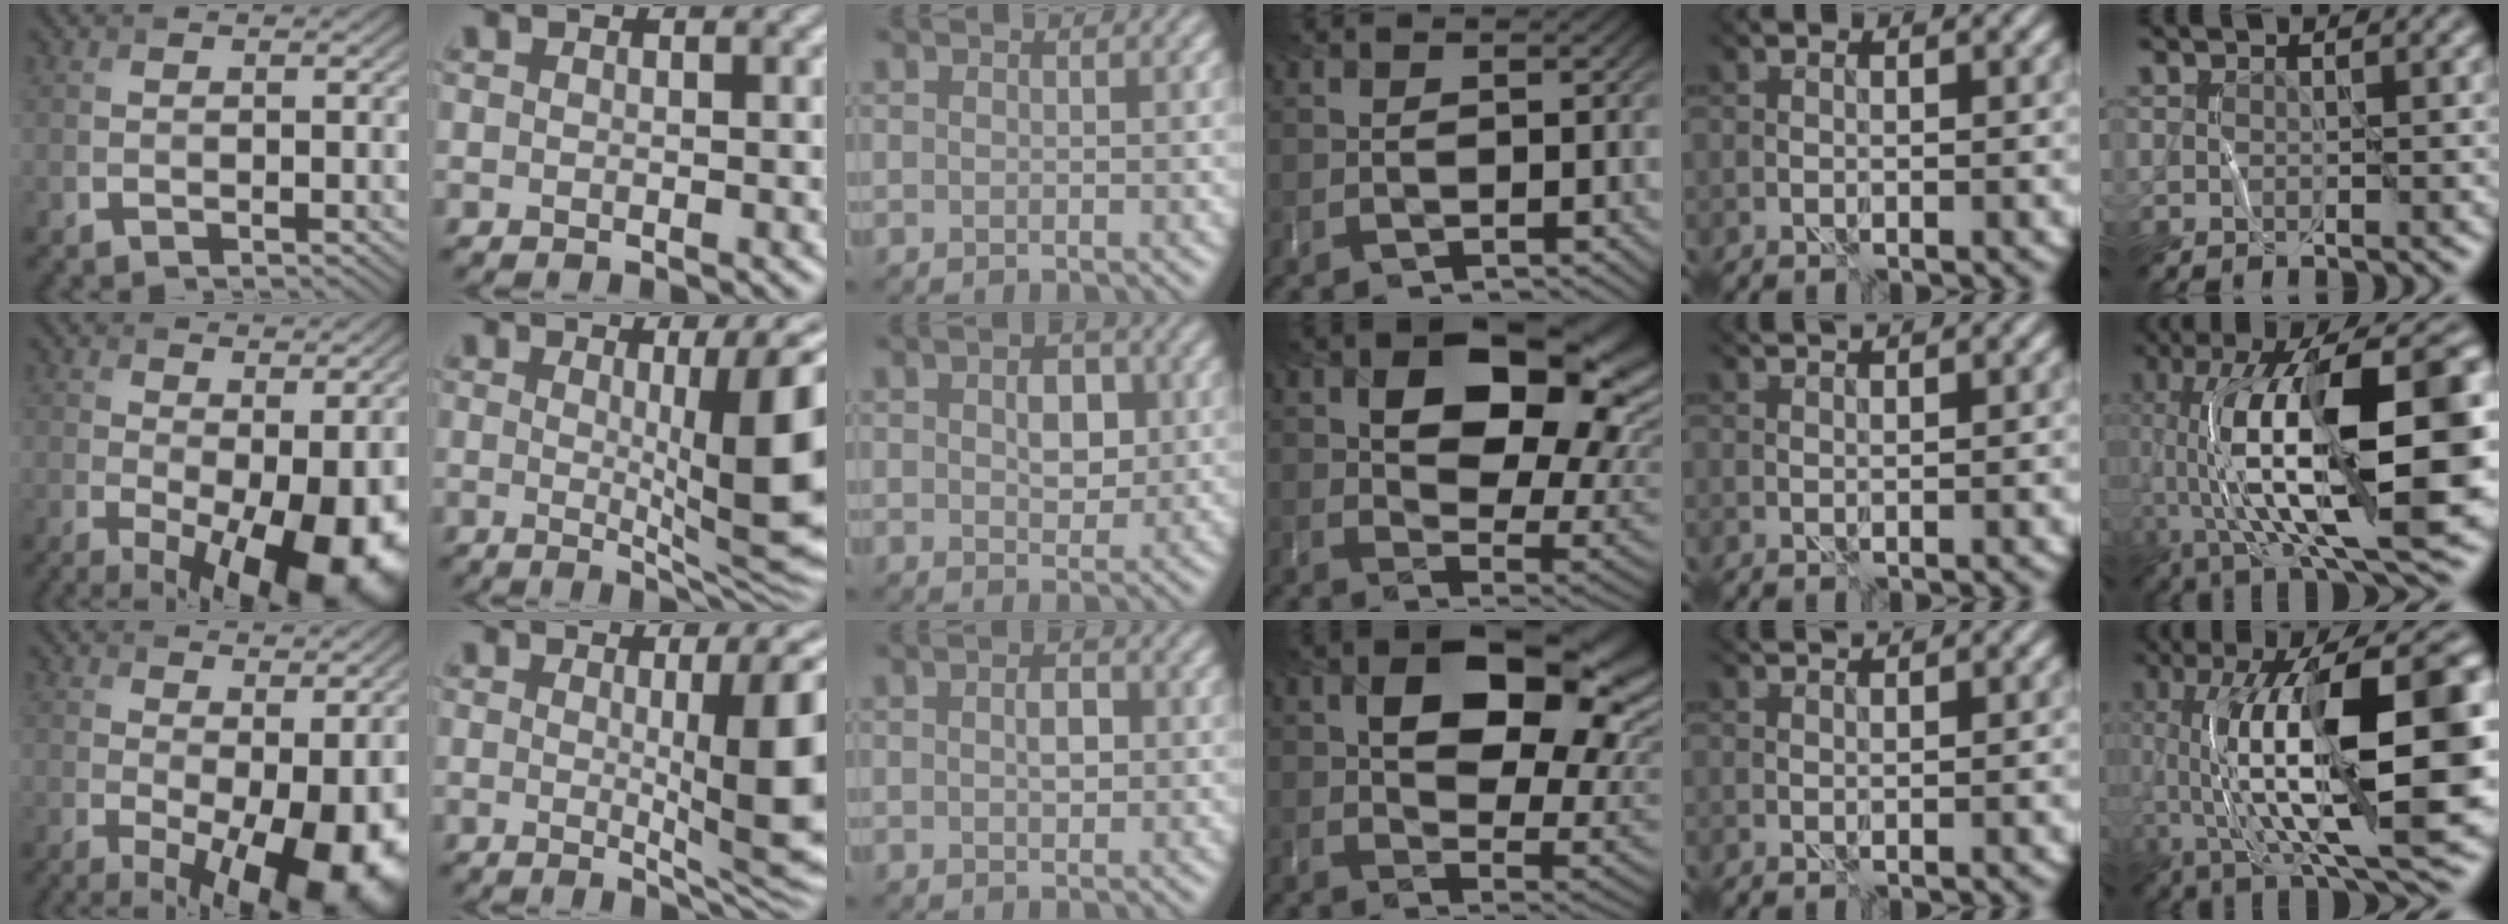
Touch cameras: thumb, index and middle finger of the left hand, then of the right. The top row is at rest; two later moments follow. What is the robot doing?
{"motion": "wrap", "object": "string"}